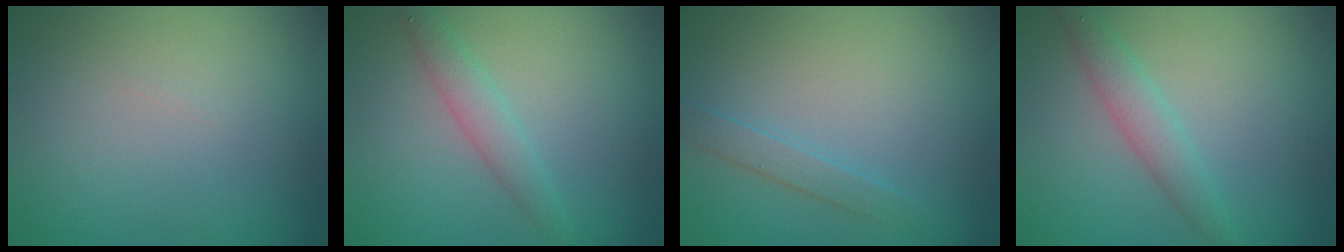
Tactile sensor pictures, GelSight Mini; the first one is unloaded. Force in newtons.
{"total": 2.1, "press": 2.1, "slide": 0.0}
{"total": 1.4, "press": 1.4, "slide": 0.0}
{"total": 2.4, "press": 2.4, "slide": 0.1}